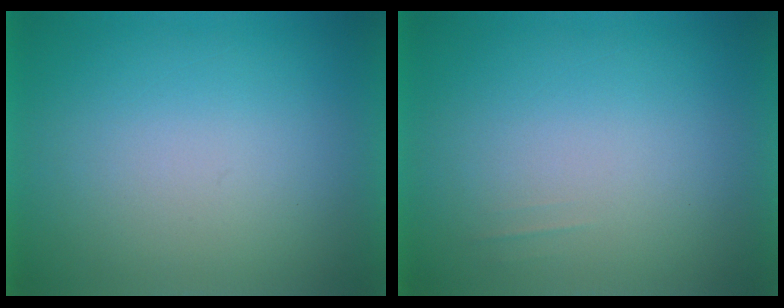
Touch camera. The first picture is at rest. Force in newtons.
{"total": 2.1}